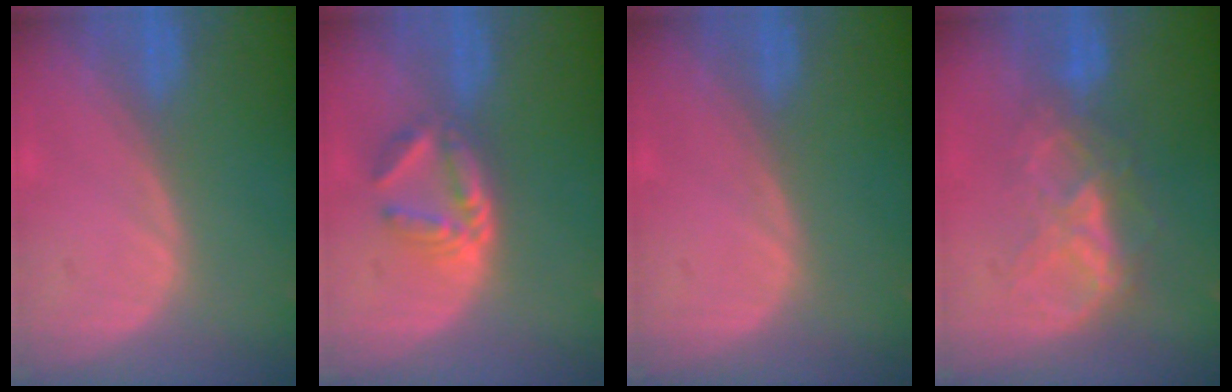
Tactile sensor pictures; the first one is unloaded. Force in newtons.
{"total": 6.1, "press": 5.2, "slide": 3.0}
{"total": 0.0}
{"total": 6.6, "press": 6.4, "slide": 1.5}